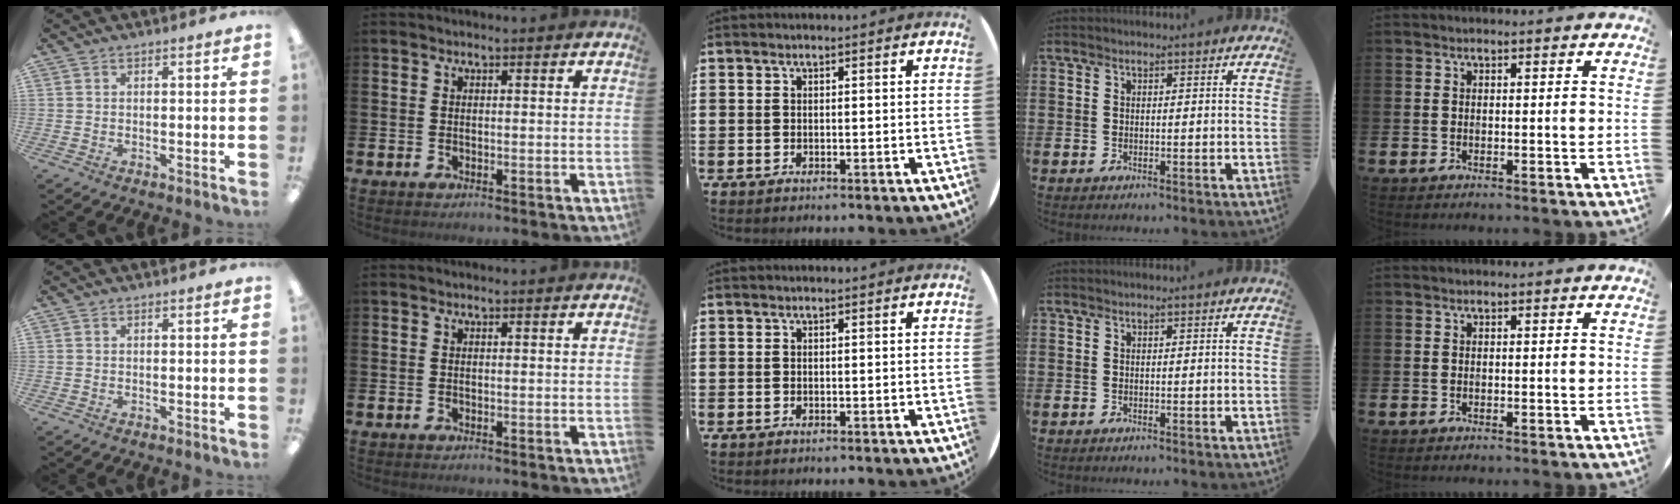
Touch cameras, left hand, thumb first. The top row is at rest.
{}